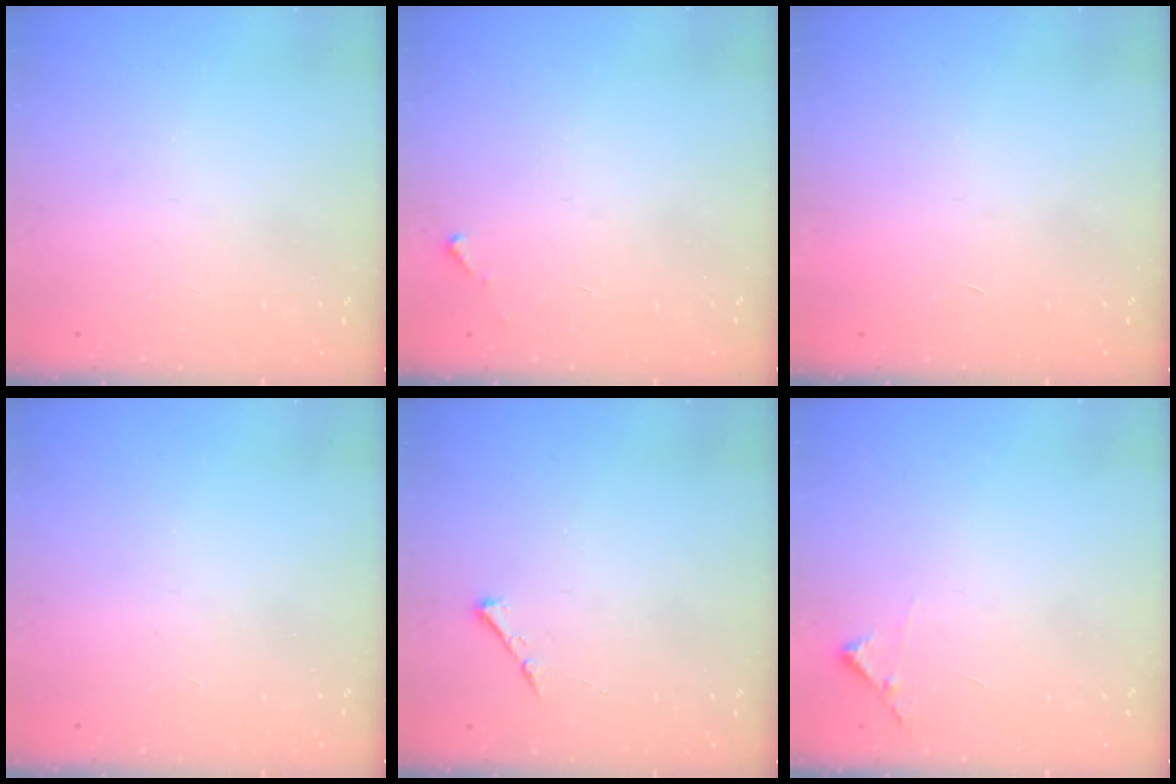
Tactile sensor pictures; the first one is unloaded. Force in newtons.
{"total": 2.8, "press": 2.8, "slide": 0.1}
{"total": 1.7, "press": 1.7, "slide": 0.1}
{"total": 0.0}
{"total": 3.7, "press": 3.6, "slide": 0.5}
{"total": 5.5, "press": 5.5, "slide": 0.4}